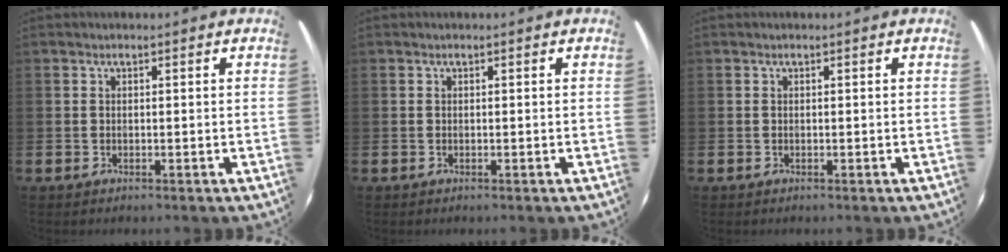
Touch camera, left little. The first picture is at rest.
{"total": 0.0}
{"total": 0.0}